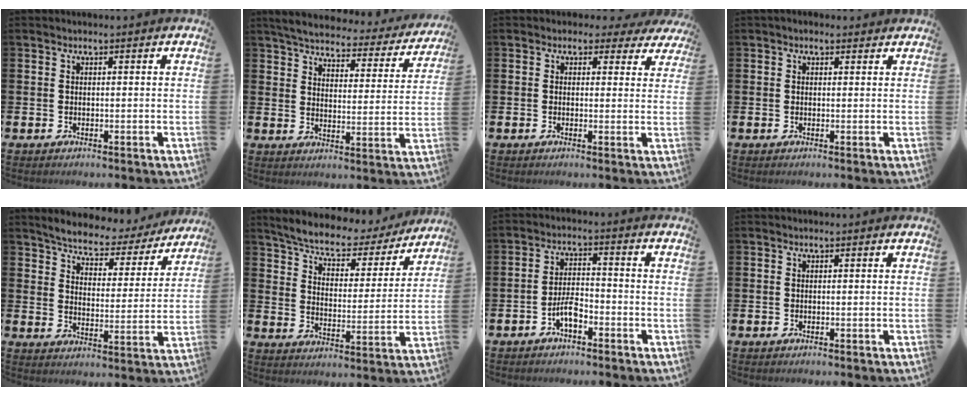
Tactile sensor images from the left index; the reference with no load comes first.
{"total": 4.7, "force": [4.3, 1.0, 1.5], "torque": [-0.056, -0.032, 0.068]}
{"total": 1.8, "force": [1.1, 1.4, 0.3], "torque": [-0.006, -0.001, 0.013]}
{"total": 0.9, "force": [0.6, 0.5, 0.4], "torque": [0.001, 0.005, 0.008]}
{"total": 5.7, "force": [5.5, 1.3, 0.9], "torque": [-0.044, -0.045, 0.089]}
{"total": 6.9, "force": [6.4, 1.8, 2.0], "torque": [-0.068, -0.048, 0.105]}
{"total": 3.8, "force": [-2.2, 1.4, 2.8], "torque": [-0.055, 0.014, -0.040]}
{"total": 0.0}